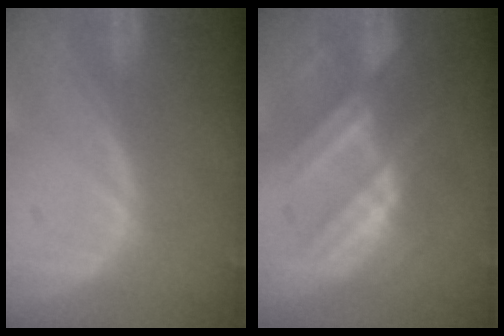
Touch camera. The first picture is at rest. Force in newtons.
{"total": 7.3, "press": 7.3, "slide": 0.1}